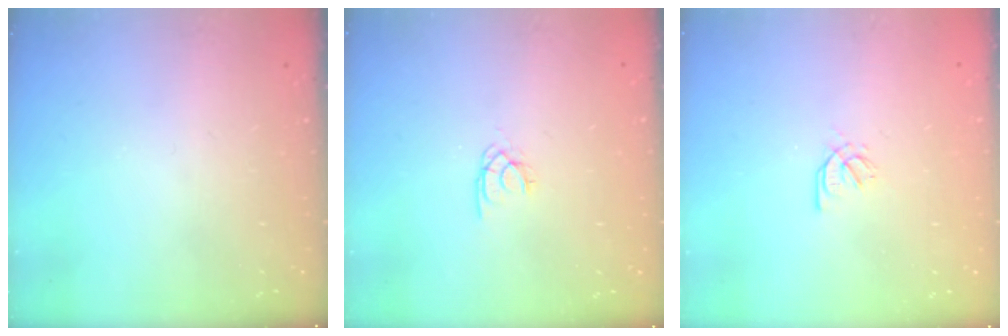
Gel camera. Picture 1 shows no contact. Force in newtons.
{"total": 1.7, "press": 1.7, "slide": 0.2}
{"total": 1.6, "press": 1.5, "slide": 0.3}